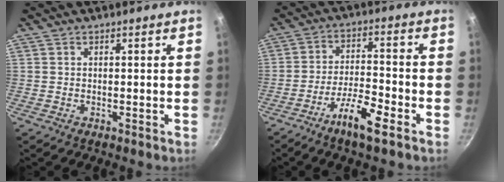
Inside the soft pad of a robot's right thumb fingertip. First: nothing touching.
{"total": 8.4, "force": [-5.3, 1.7, 6.4], "torque": [-0.119, 0.034, -0.097]}